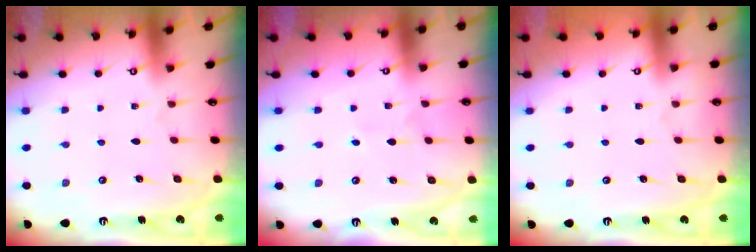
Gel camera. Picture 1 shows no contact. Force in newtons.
{"total": 1.8, "press": 1.8, "slide": 0.2}
{"total": 0.0}